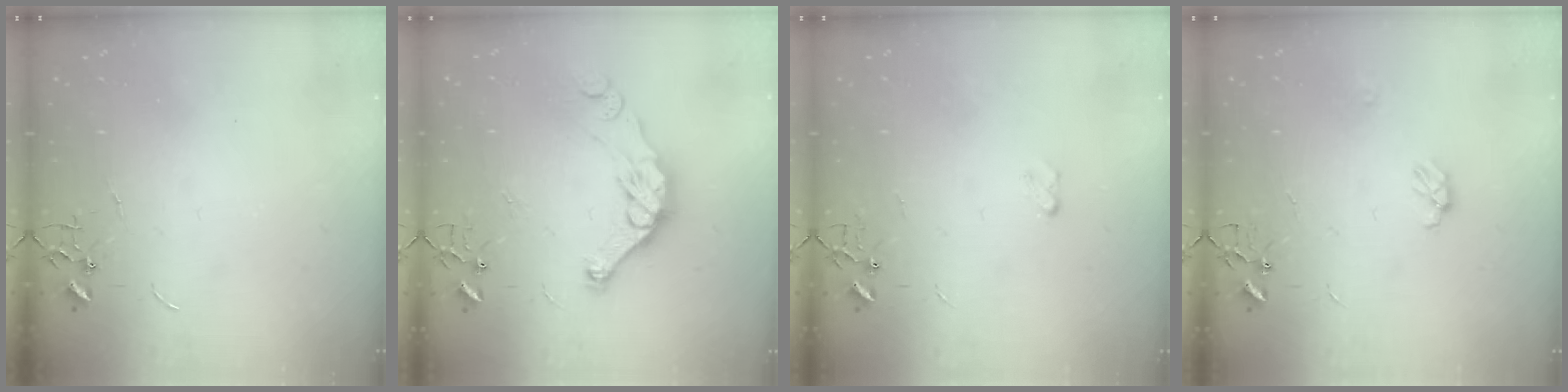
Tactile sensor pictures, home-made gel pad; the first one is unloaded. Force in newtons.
{"total": 14.4, "press": 14.3, "slide": 1.3}
{"total": 2.9, "press": 2.8, "slide": 0.4}
{"total": 3.8, "press": 3.7, "slide": 0.4}